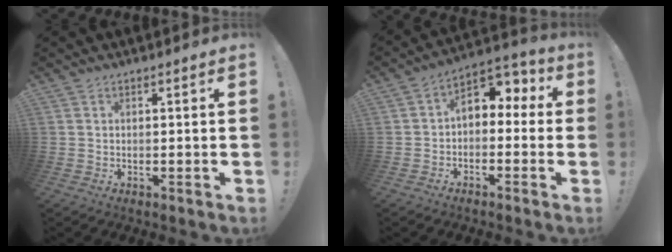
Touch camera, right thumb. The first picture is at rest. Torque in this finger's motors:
{"motor_torque": [1.45, 1.64, 1.08, -0.19, 0.01]}